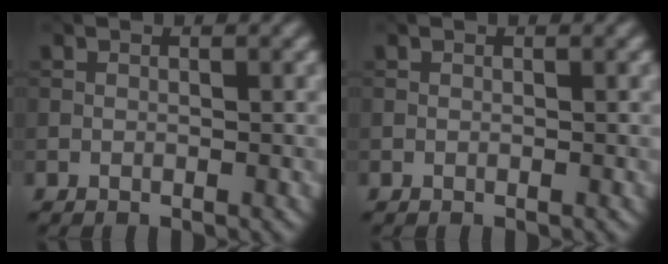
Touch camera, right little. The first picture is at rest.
{"total": 0.0}